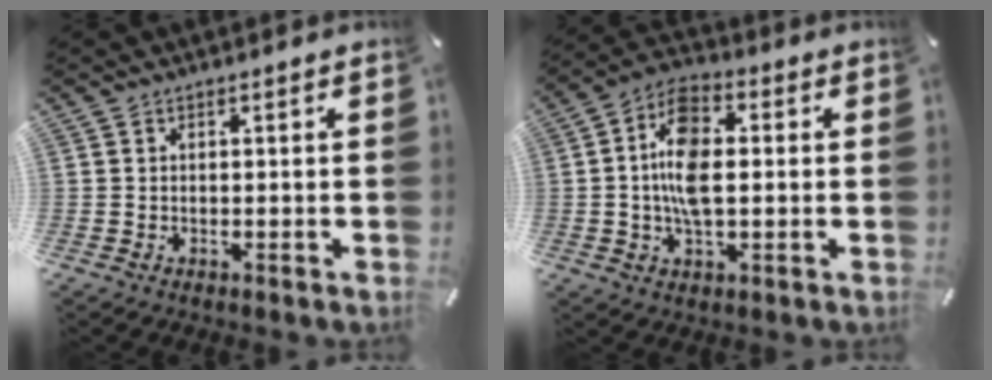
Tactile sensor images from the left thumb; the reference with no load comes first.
{"total": 11.3, "force": [0.1, 6.3, 9.3], "torque": [-0.192, 0.006, -0.002]}